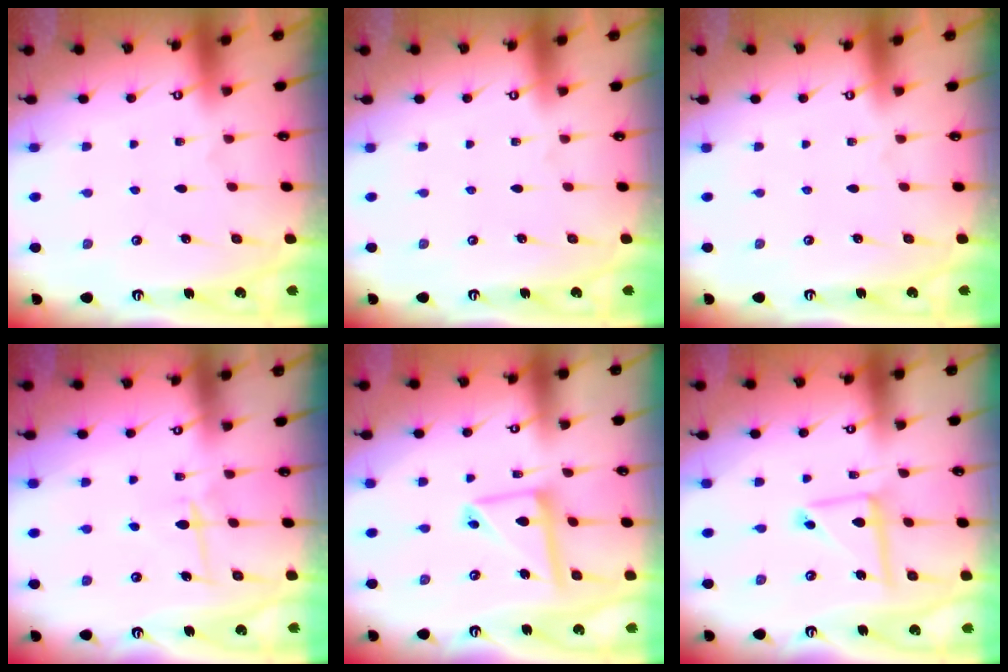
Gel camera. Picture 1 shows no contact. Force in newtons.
{"total": 0.0}
{"total": 0.0}
{"total": 7.0, "press": 7.0, "slide": 0.8}
{"total": 12.5, "press": 12.5, "slide": 1.3}
{"total": 9.1, "press": 9.1, "slide": 0.8}